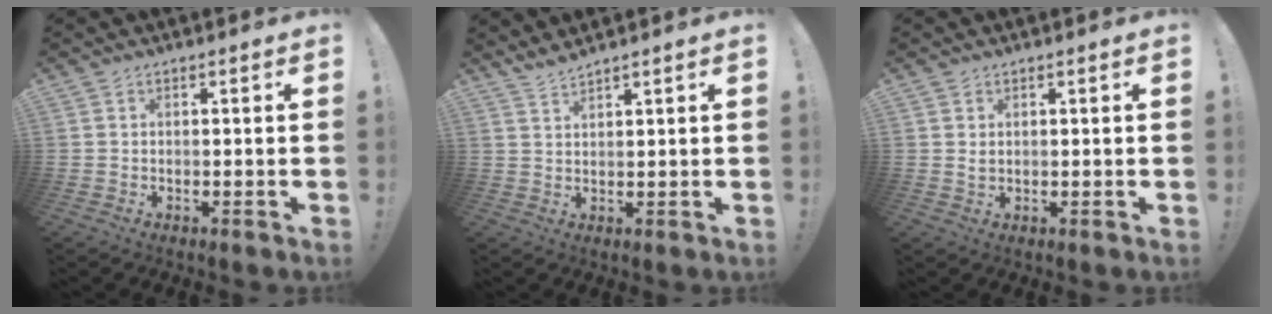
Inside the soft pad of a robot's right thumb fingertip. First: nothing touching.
{"total": 2.6, "force": [2.4, -0.3, 1.0], "torque": [-0.031, -0.011, 0.045]}
{"total": 1.2, "force": [0.7, 0.7, 0.6], "torque": [-0.013, 0.001, 0.014]}